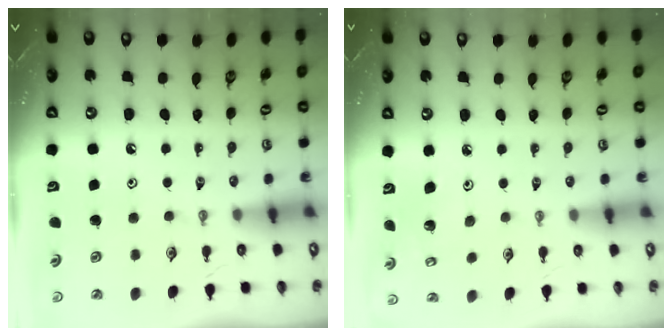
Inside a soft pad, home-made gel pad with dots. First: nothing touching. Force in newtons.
{"total": 4.0, "press": 3.9, "slide": 1.1}